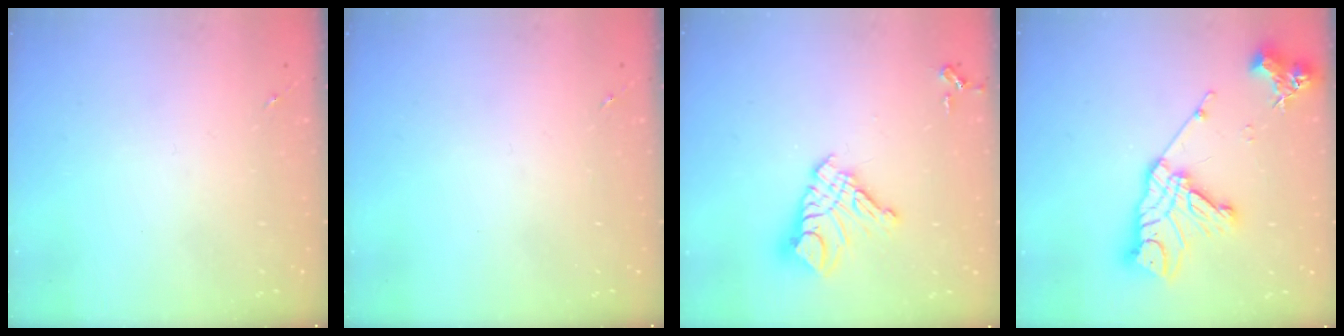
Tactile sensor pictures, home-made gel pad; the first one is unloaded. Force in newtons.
{"total": 0.0}
{"total": 14.6, "press": 14.5, "slide": 1.6}
{"total": 17.7, "press": 17.6, "slide": 1.3}